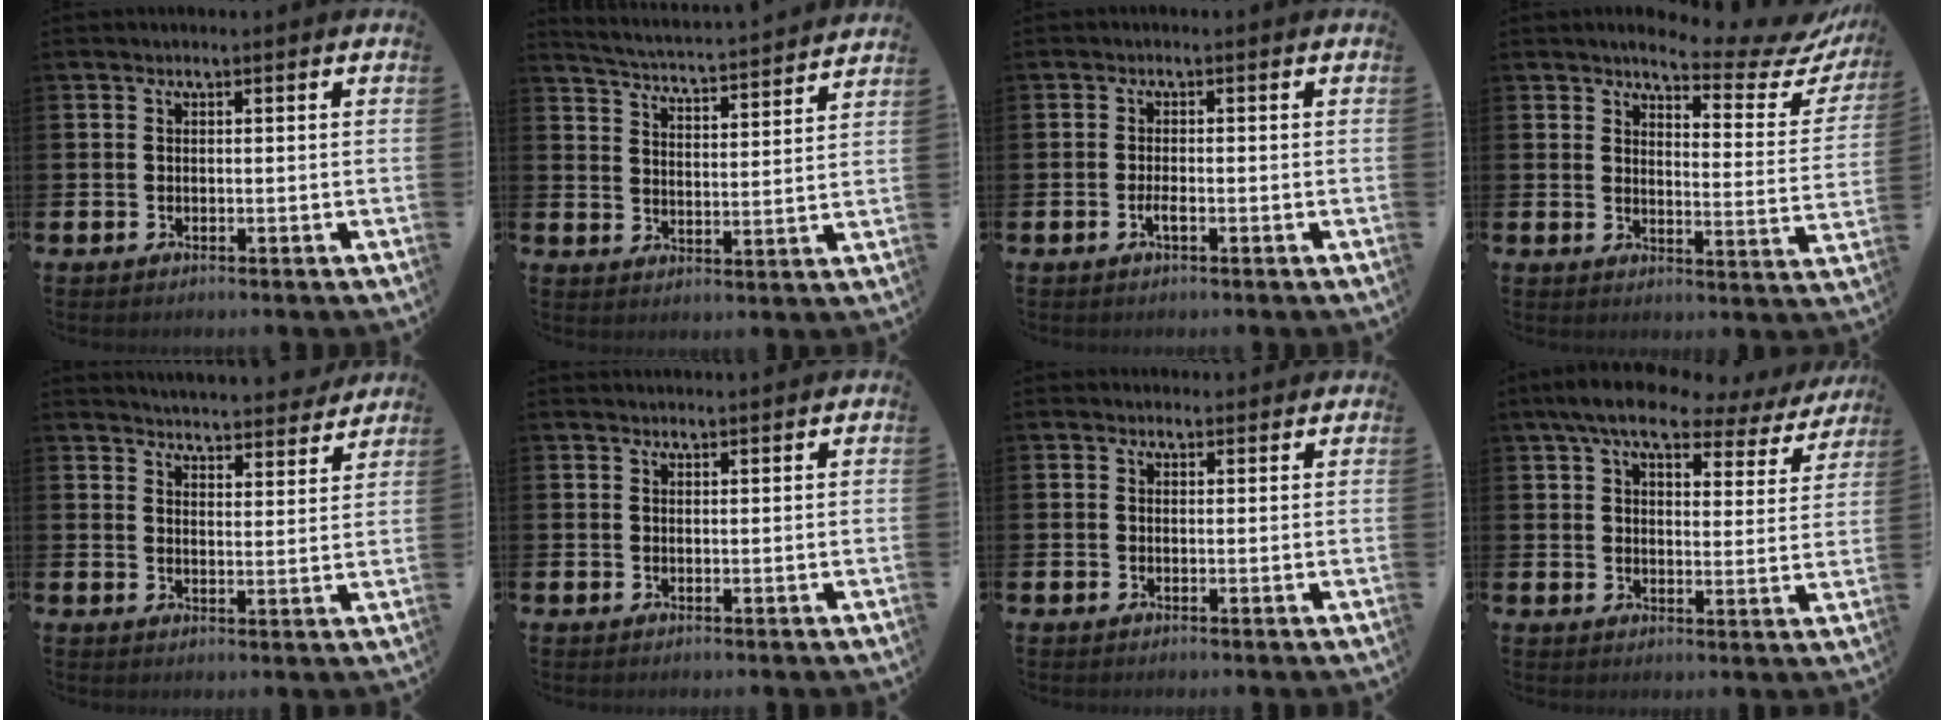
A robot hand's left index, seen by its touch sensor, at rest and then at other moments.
{"total": 4.3, "force": [4.3, -0.2, 0.6], "torque": [-0.033, -0.042, 0.069]}
{"total": 1.3, "force": [-0.6, 0.3, 1.1], "torque": [-0.029, 0.001, -0.010]}
{"total": 5.4, "force": [4.8, 1.2, 2.2], "torque": [-0.040, -0.046, 0.071]}
{"total": 4.9, "force": [4.9, 0.4, 0.0], "torque": [-0.016, -0.043, 0.085]}
{"total": 1.8, "force": [1.8, 0.2, 0.1], "torque": [0.006, -0.011, 0.030]}
{"total": 1.3, "force": [1.2, 0.6, 0.0], "torque": [0.017, -0.003, 0.018]}
{"total": 7.7, "force": [6.2, 2.5, 3.9], "torque": [-0.078, -0.029, 0.103]}